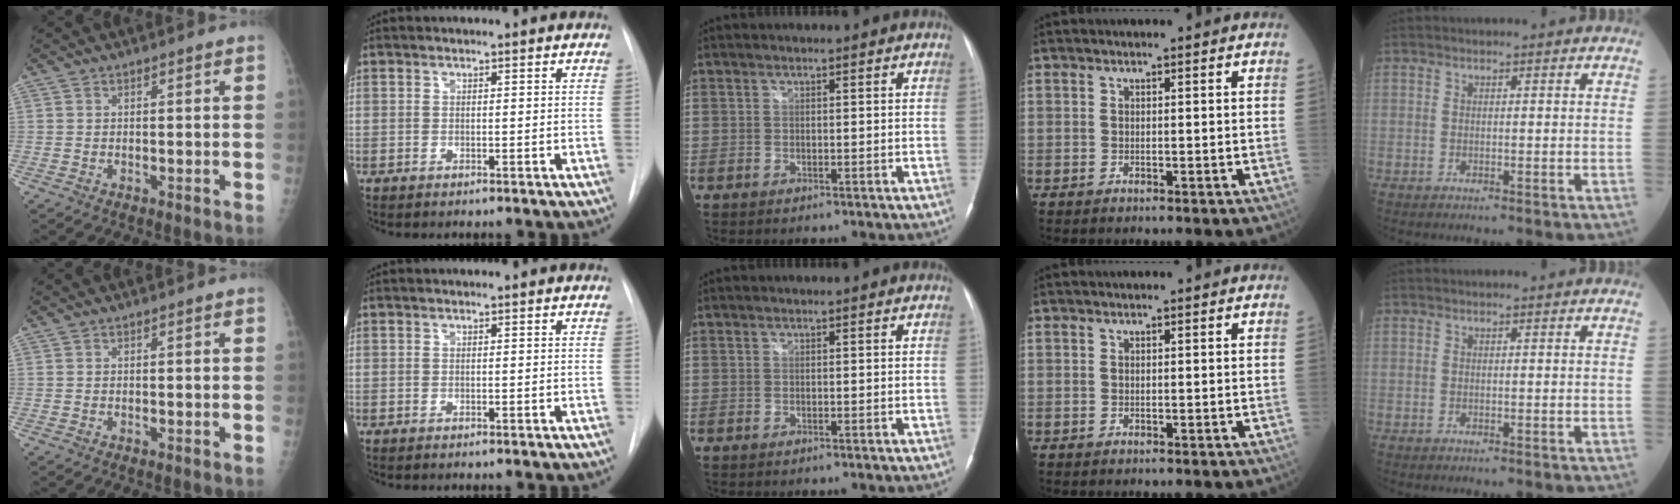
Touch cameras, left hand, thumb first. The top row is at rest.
{}